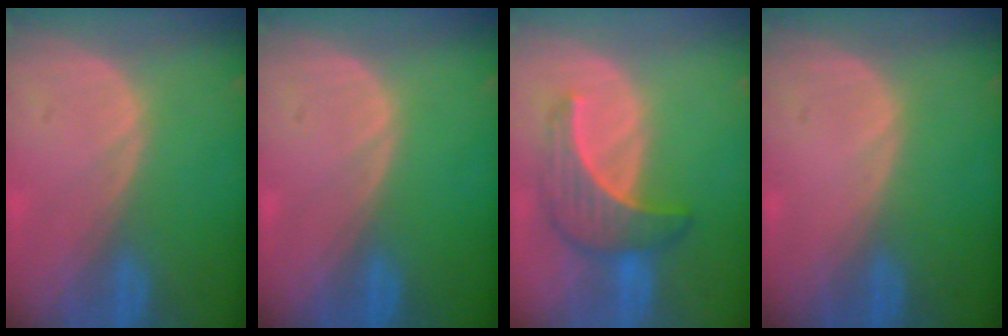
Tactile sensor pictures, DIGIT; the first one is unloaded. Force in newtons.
{"total": 0.0}
{"total": 6.6, "press": 6.6, "slide": 0.9}
{"total": 0.0}